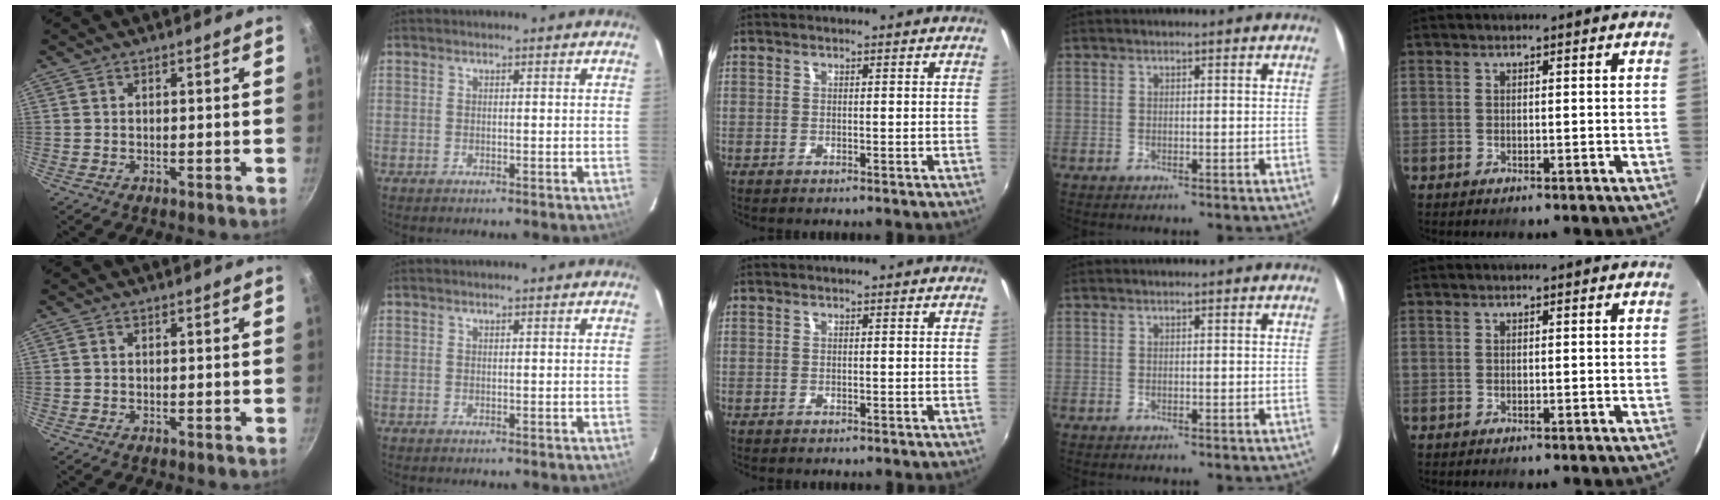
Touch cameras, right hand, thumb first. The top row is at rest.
{}